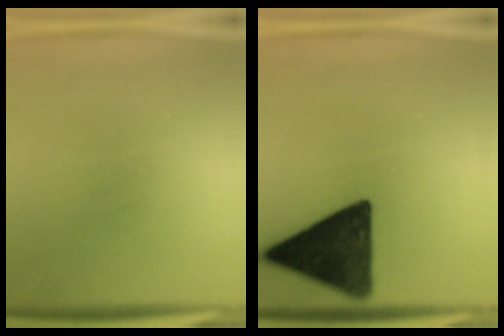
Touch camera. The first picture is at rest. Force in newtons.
{"total": 15.8}